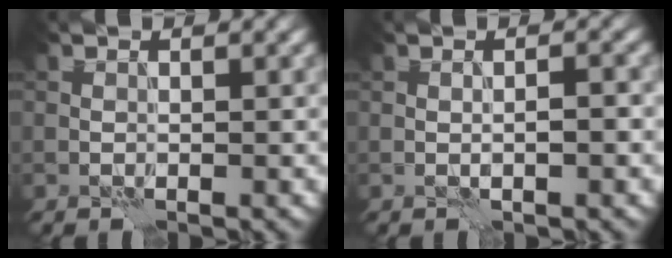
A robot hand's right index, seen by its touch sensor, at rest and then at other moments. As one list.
[{"total": 1.8, "force": [-0.5, 0.5, 1.6], "torque": [-0.023, 0.002, -0.006]}]